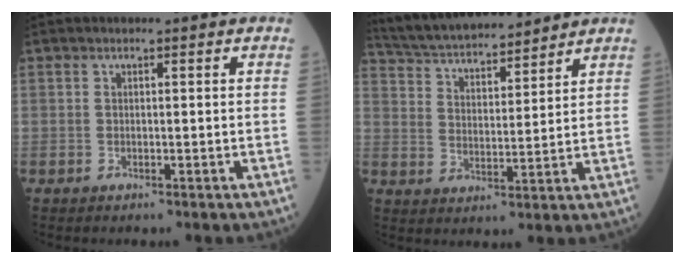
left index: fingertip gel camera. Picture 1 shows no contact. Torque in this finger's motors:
{"motor_torque": [0.07, -0.50, 0.27, 0.13]}